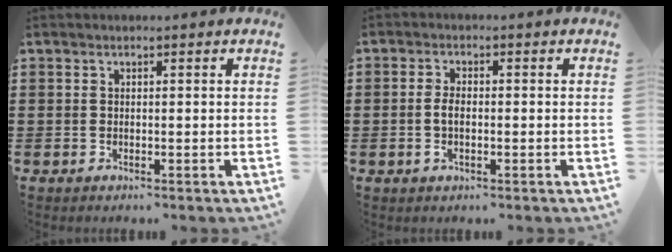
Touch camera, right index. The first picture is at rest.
{"total": 3.0, "force": [-0.5, 1.3, 2.7], "torque": [-0.059, -0.001, -0.011]}